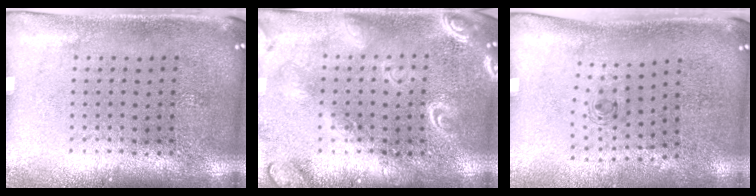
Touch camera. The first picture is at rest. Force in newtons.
{"total": 2.5, "press": 2.5, "slide": 0.2}
{"total": 0.6, "press": 0.2, "slide": 0.5}